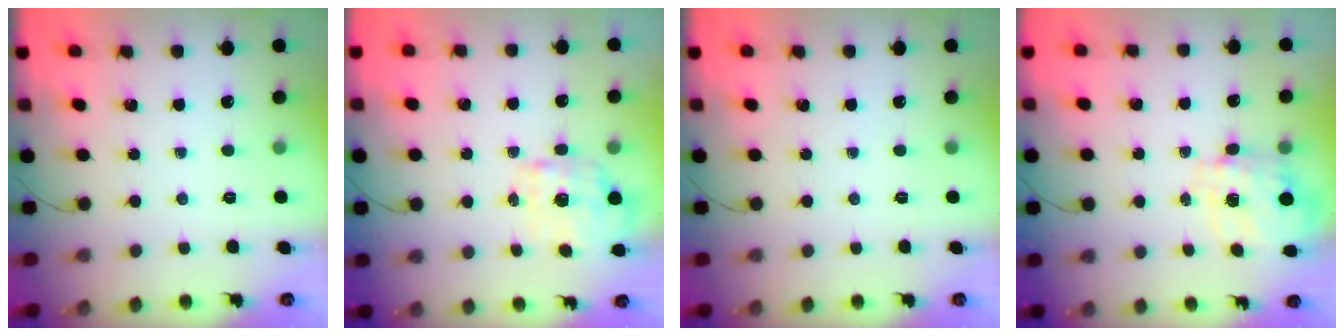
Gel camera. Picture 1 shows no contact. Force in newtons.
{"total": 2.4, "press": 2.1, "slide": 1.2}
{"total": 0.0}
{"total": 3.5, "press": 3.3, "slide": 1.0}